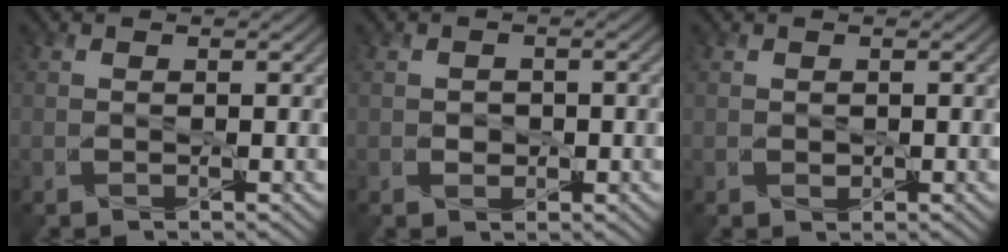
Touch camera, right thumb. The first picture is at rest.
{"total": 0.5, "force": [-0.1, 0.5, 0.3], "torque": [0.000, 0.000, -0.007]}
{"total": 0.7, "force": [0.2, 0.5, 0.4], "torque": [-0.018, -0.003, 0.008]}